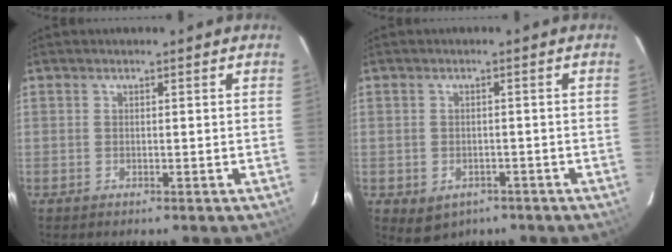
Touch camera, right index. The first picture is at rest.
{"total": 5.1, "force": [-2.7, 3.9, 2.0], "torque": [-0.041, -0.005, -0.023]}